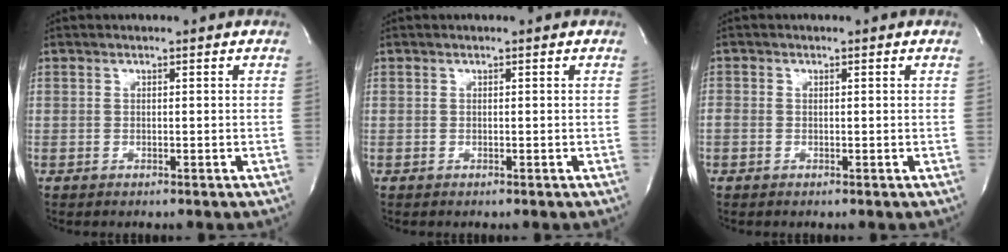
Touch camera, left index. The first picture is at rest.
{"total": 0.0}
{"total": 0.7, "force": [-0.1, 0.5, 0.5], "torque": [-0.015, 0.007, -0.001]}